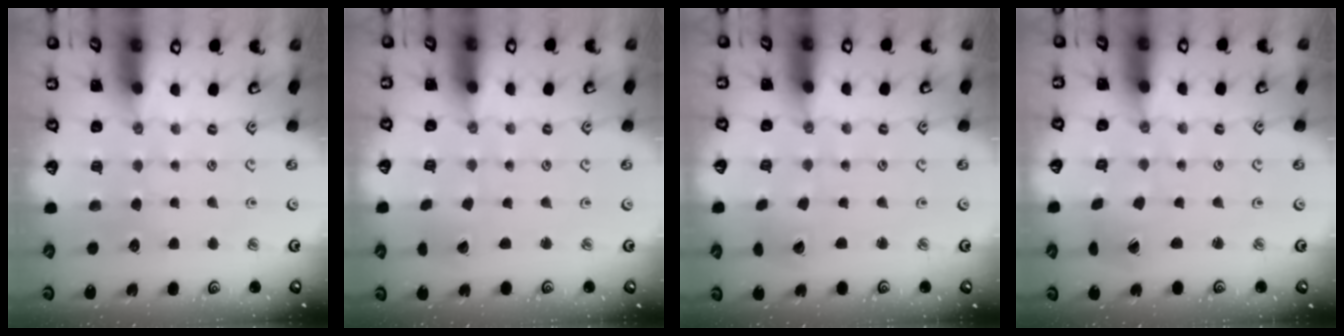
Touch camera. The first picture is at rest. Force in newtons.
{"total": 1.6, "press": 1.6, "slide": 0.1}
{"total": 1.8, "press": 1.8, "slide": 0.2}
{"total": 2.5, "press": 2.4, "slide": 0.4}